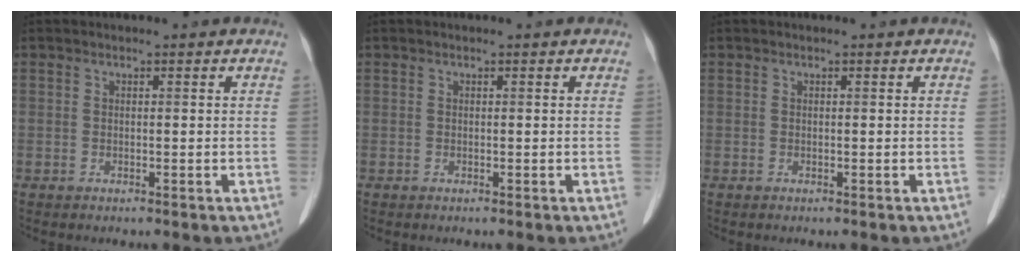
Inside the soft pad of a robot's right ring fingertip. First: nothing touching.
{"total": 0.0}
{"total": 0.0}